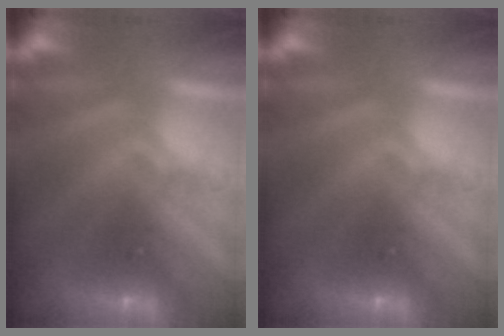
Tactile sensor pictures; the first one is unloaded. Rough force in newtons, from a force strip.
{"total": 0.0}